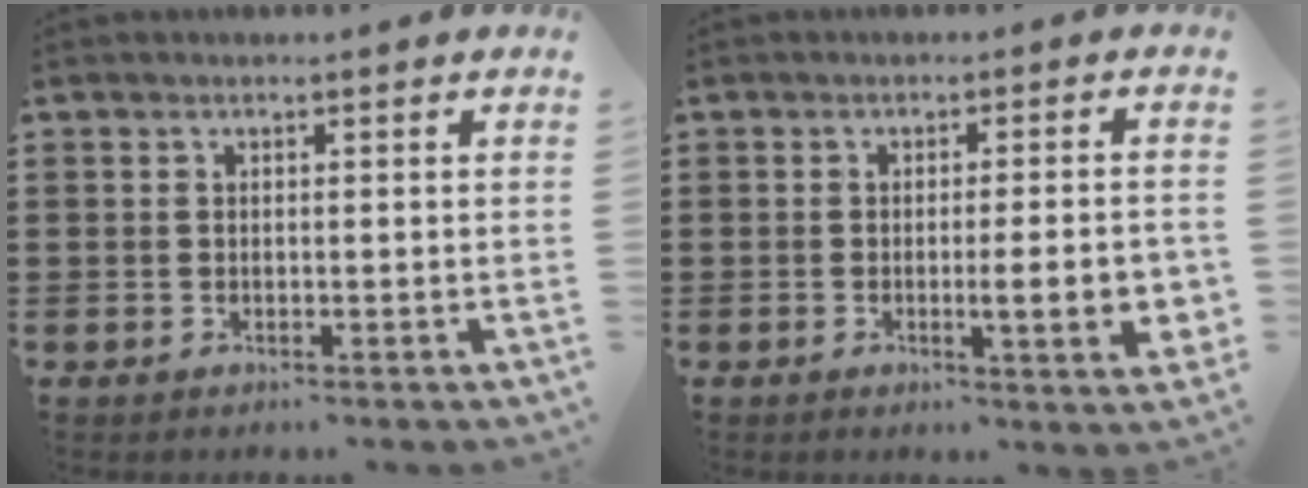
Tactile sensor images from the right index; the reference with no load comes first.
{"total": 6.3, "force": [-1.2, 0.7, 6.1], "torque": [-0.081, -0.015, -0.021]}